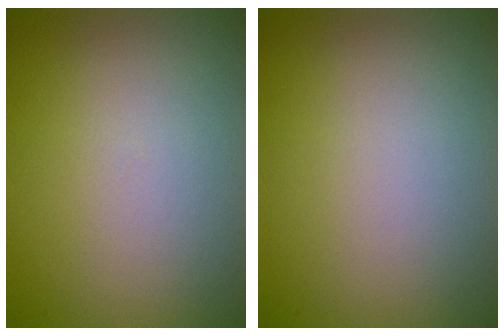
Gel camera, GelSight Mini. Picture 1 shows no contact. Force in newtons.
{"total": 0.0}